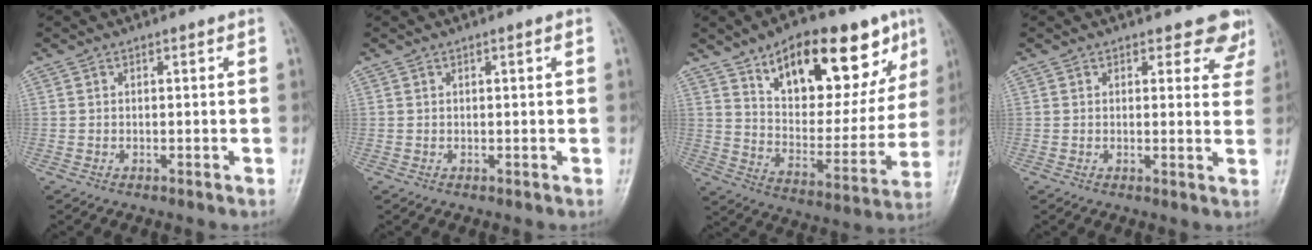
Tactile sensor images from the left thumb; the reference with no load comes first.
{"total": 0.8, "force": [0.3, 0.1, 0.7], "torque": [-0.013, 0.002, 0.005]}
{"total": 24.3, "force": [12.7, 11.3, 17.4], "torque": [-0.210, -0.029, 0.202]}
{"total": 5.8, "force": [4.9, 2.8, 1.2], "torque": [0.027, -0.028, 0.039]}